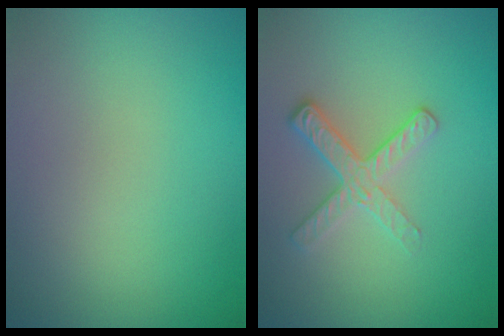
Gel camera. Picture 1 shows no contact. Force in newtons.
{"total": 2.7, "press": 2.5, "slide": 1.1}